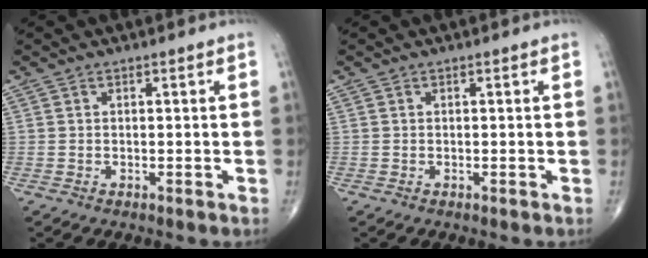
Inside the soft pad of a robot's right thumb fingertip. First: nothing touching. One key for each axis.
{"total": 0.0}